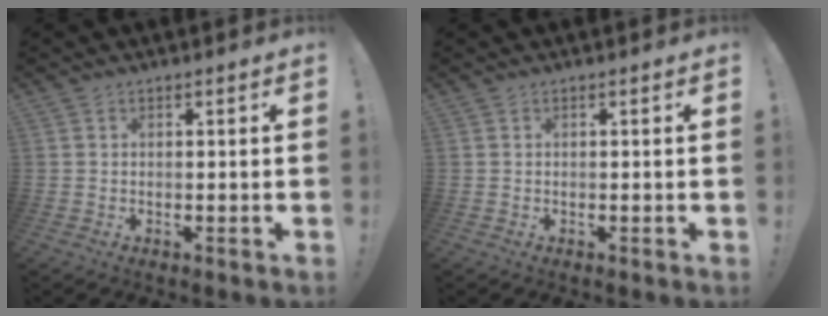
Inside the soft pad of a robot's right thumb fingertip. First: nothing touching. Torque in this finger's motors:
{"motor_torque": [-0.20, 0.03, 0.01, 0.00, -0.01]}